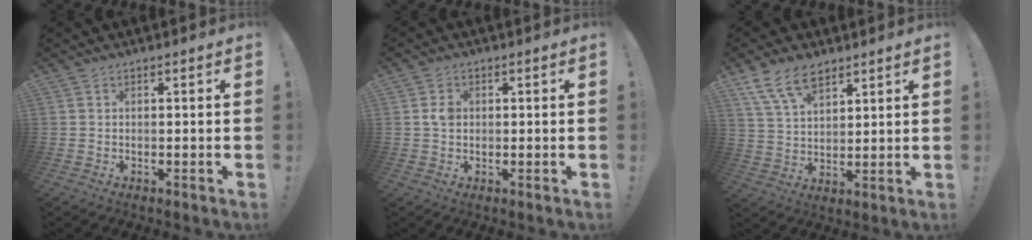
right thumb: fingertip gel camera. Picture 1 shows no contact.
{"total": 2.8, "force": [0.3, 2.1, 1.8], "torque": [-0.033, 0.006, 0.004]}
{"total": 11.1, "force": [7.5, 5.8, 5.8], "torque": [-0.112, -0.028, 0.146]}